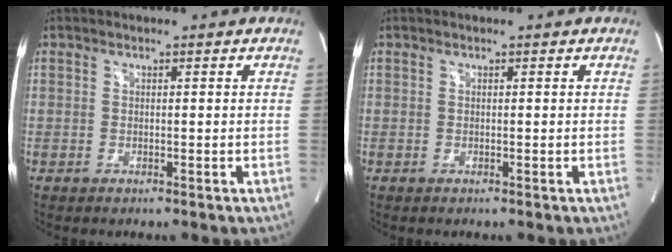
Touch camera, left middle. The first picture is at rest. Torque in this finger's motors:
{"motor_torque": [0.02, 0.00, -0.08, 0.00]}